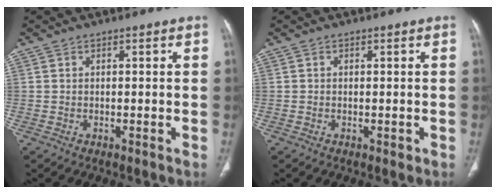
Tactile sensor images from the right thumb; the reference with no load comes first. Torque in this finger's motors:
{"motor_torque": [-0.16, 0.12, -0.23, 0.09, 0.08]}